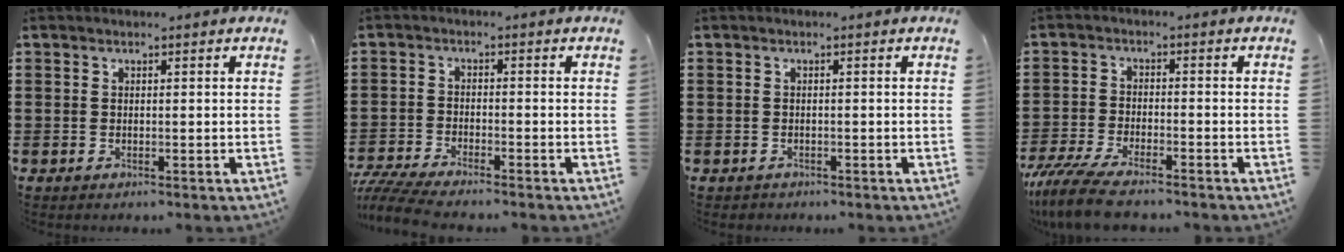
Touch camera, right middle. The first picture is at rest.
{"total": 4.5, "force": [-4.3, 0.2, 1.4], "torque": [-0.044, -0.014, -0.090]}
{"total": 0.6, "force": [-0.5, 0.3, -0.1], "torque": [0.001, 0.004, -0.013]}
{"total": 6.1, "force": [-5.2, 0.9, 3.0], "torque": [-0.082, -0.013, -0.107]}